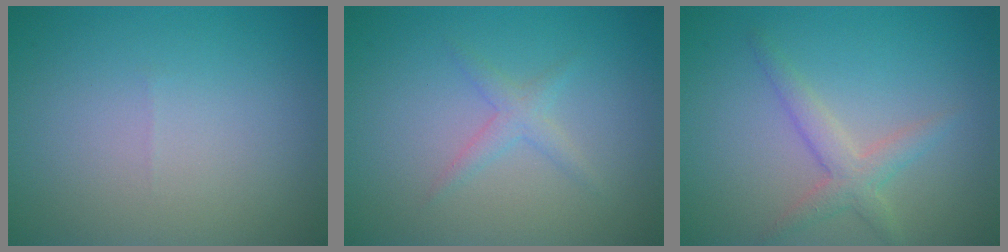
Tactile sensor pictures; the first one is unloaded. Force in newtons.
{"total": 1.4, "press": 1.4, "slide": 0.1}
{"total": 2.5, "press": 2.5, "slide": 0.2}